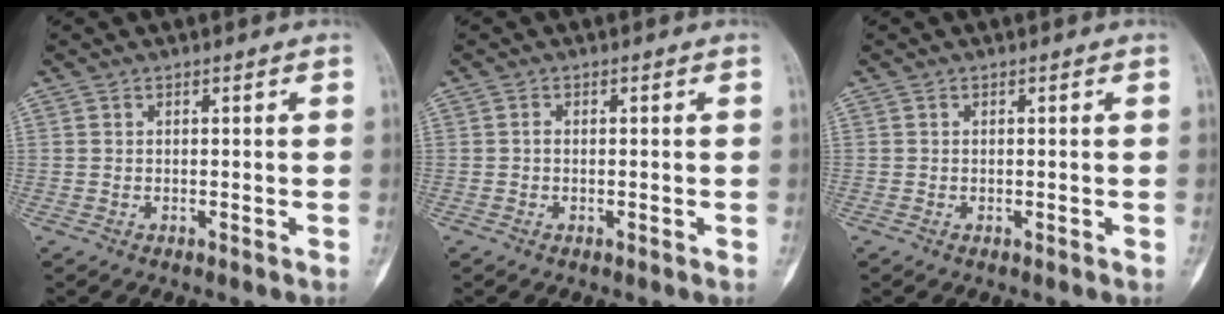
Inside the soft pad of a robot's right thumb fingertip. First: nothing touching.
{"total": 0.6, "force": [-0.1, 0.5, 0.4], "torque": [-0.008, 0.001, -0.004]}
{"total": 0.0}